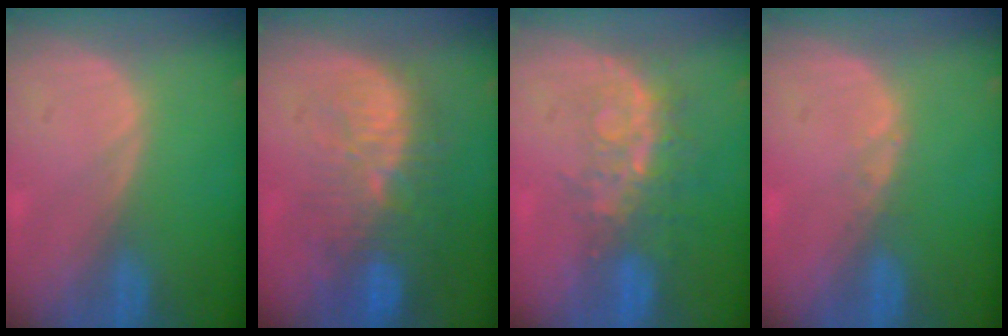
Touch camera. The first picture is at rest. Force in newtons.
{"total": 11.0, "press": 9.7, "slide": 5.2}
{"total": 8.5, "press": 7.0, "slide": 4.7}
{"total": 0.8, "press": 0.7, "slide": 0.1}